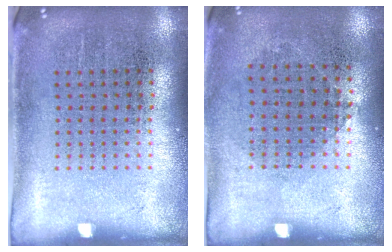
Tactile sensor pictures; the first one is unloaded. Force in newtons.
{"total": 0.9, "press": 0.8, "slide": 0.5}